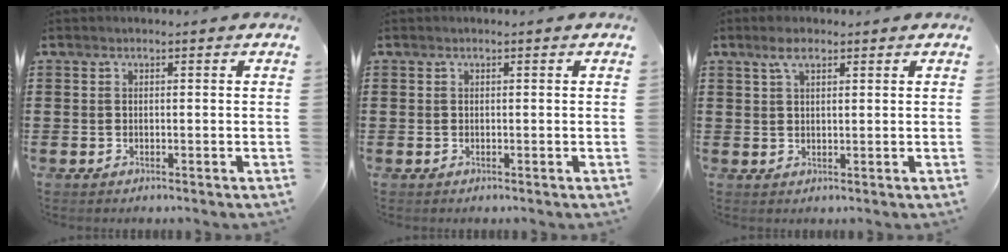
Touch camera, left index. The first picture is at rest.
{"total": 0.0}
{"total": 3.5, "force": [2.1, 1.3, 2.5], "torque": [-0.045, 0.004, 0.035]}